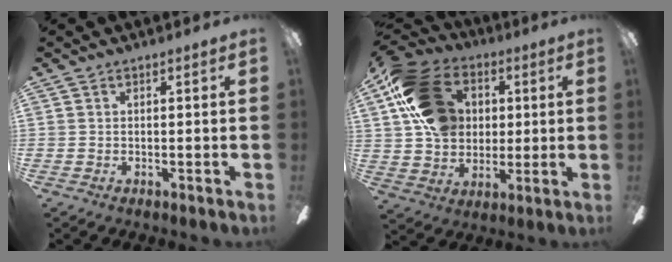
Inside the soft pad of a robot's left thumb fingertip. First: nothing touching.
{"total": 19.6, "force": [5.5, 15.4, 10.7], "torque": [-0.187, 0.004, 0.113]}